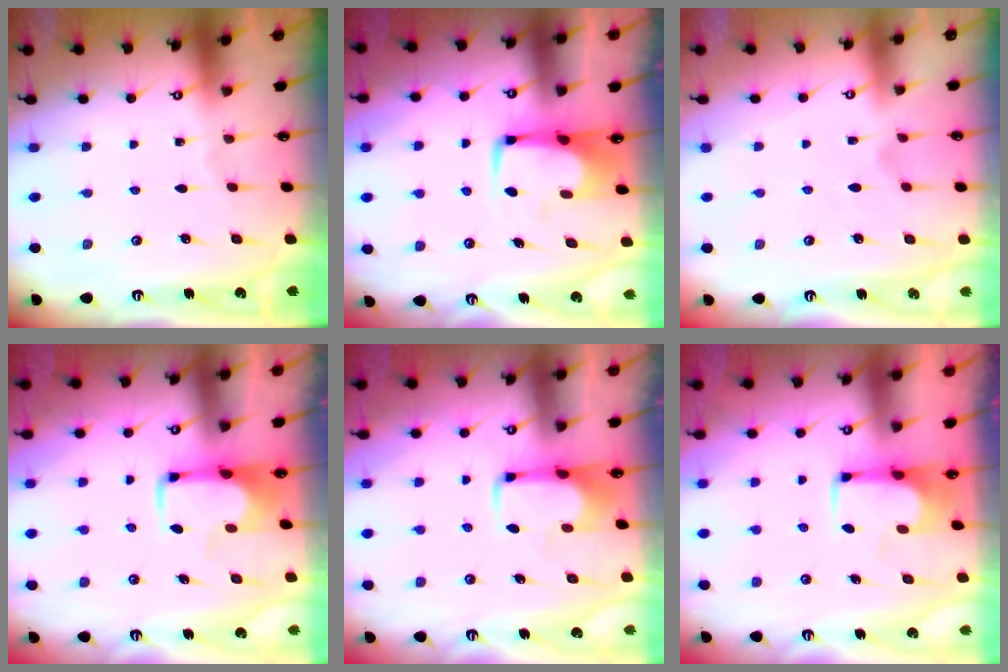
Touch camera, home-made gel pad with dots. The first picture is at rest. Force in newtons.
{"total": 6.4, "press": 6.3, "slide": 0.7}
{"total": 1.1, "press": 0.1, "slide": 1.1}
{"total": 1.9, "press": 1.8, "slide": 0.5}
{"total": 1.9, "press": 1.9, "slide": 0.4}
{"total": 1.0, "press": 1.0, "slide": 0.1}